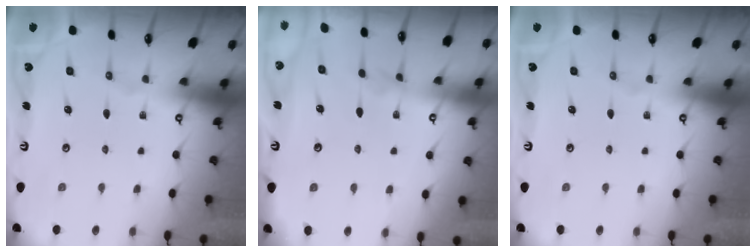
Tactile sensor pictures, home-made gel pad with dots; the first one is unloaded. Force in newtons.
{"total": 3.0, "press": 3.0, "slide": 0.3}
{"total": 0.0}